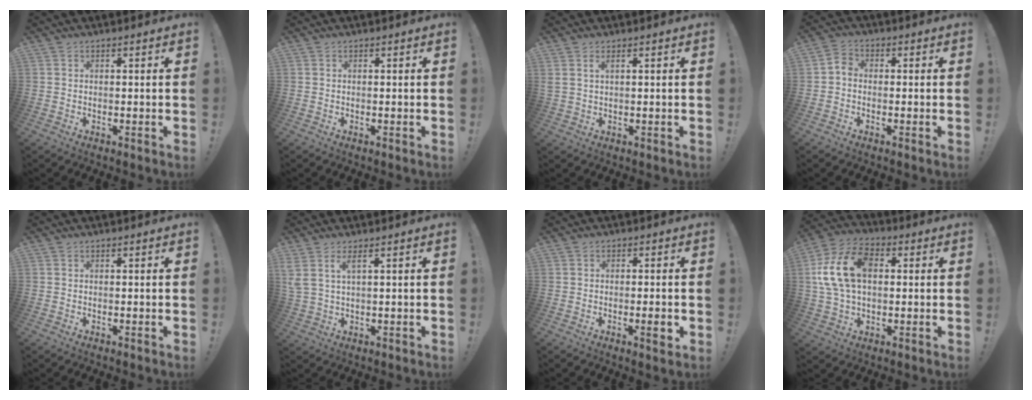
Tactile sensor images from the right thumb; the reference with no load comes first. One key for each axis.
{"total": 0.0}
{"total": 2.0, "fx": 1.0, "fy": 0.3, "fz": 1.7, "tx": -0.039, "ty": 0.000, "tz": 0.018}
{"total": 3.0, "fx": -1.2, "fy": 2.1, "fz": 1.7, "tx": -0.027, "ty": 0.012, "tz": -0.022}
{"total": 0.0}
{"total": 4.2, "fx": 2.2, "fy": 0.7, "fz": 3.6, "tx": -0.065, "ty": -0.009, "tz": 0.040}
{"total": 3.3, "fx": -0.9, "fy": 0.4, "fz": 3.2, "tx": -0.039, "ty": -0.004, "tz": -0.015}
{"total": 16.4, "fx": 2.5, "fy": 10.7, "fz": 12.2, "tx": -0.245, "ty": 0.009, "tz": 0.044}